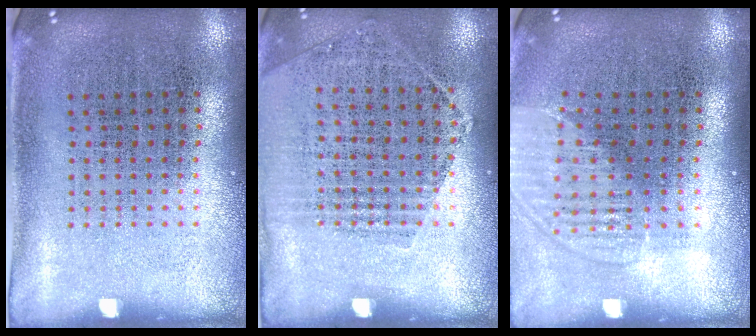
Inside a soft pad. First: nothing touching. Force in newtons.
{"total": 1.2, "press": 1.1, "slide": 0.5}
{"total": 1.5, "press": 1.3, "slide": 0.6}